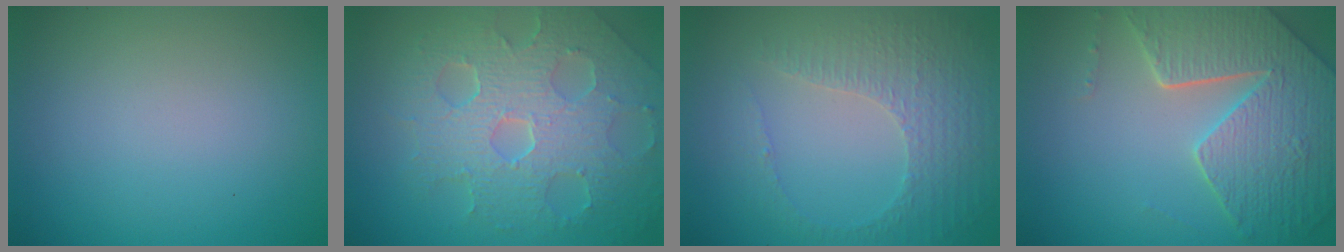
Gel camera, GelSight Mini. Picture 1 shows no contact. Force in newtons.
{"total": 8.7, "press": 5.9, "slide": 6.4}
{"total": 4.6, "press": 3.3, "slide": 3.2}
{"total": 7.6, "press": 5.7, "slide": 5.1}